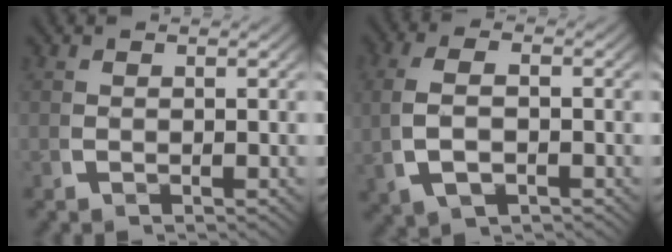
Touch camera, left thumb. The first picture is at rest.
{"total": 4.7, "force": [-0.3, 2.7, 3.9], "torque": [-0.093, -0.005, 0.005]}